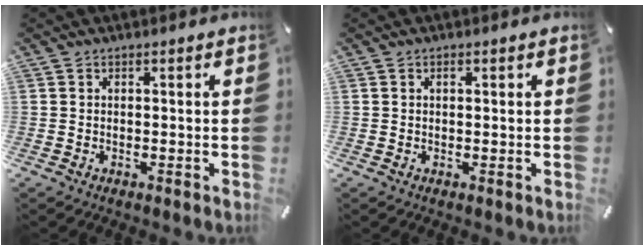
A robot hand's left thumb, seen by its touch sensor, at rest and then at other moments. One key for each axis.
{"total": 0.7, "fx": 0.3, "fy": 0.3, "fz": 0.6, "tx": -0.012, "ty": 0.002, "tz": 0.004}